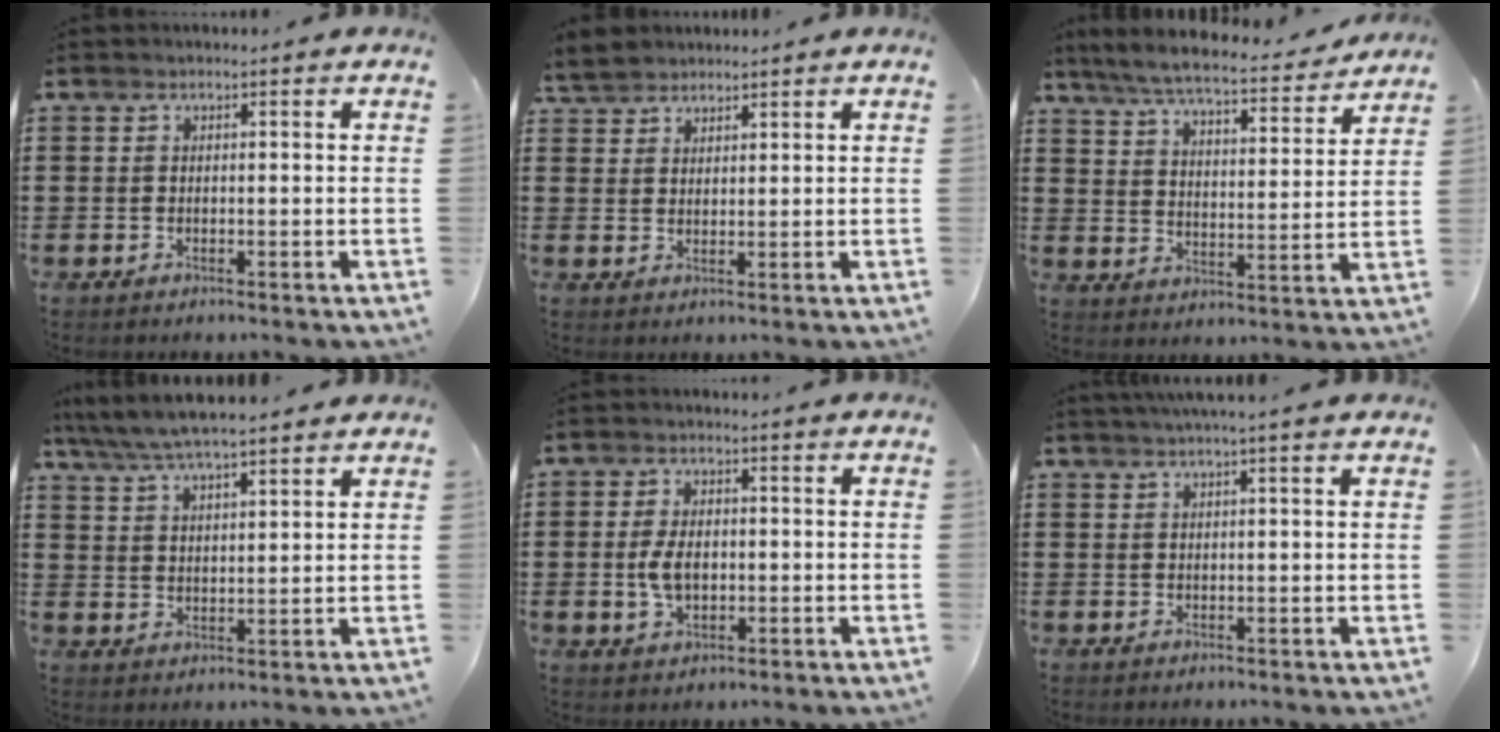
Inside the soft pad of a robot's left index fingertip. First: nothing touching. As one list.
[{"total": 3.0, "force": [2.8, 1.1, 0.0], "torque": [-0.012, 0.002, 0.056]}, {"total": 6.8, "force": [6.3, 0.2, 2.5], "torque": [-0.077, -0.039, 0.108]}, {"total": 5.6, "force": [5.1, 0.7, 2.2], "torque": [-0.061, -0.017, 0.090]}, {"total": 4.9, "force": [-0.2, 2.7, 4.0], "torque": [-0.090, 0.002, -0.008]}, {"total": 2.1, "force": [1.7, -0.4, 1.1], "torque": [-0.024, 0.002, 0.033]}]